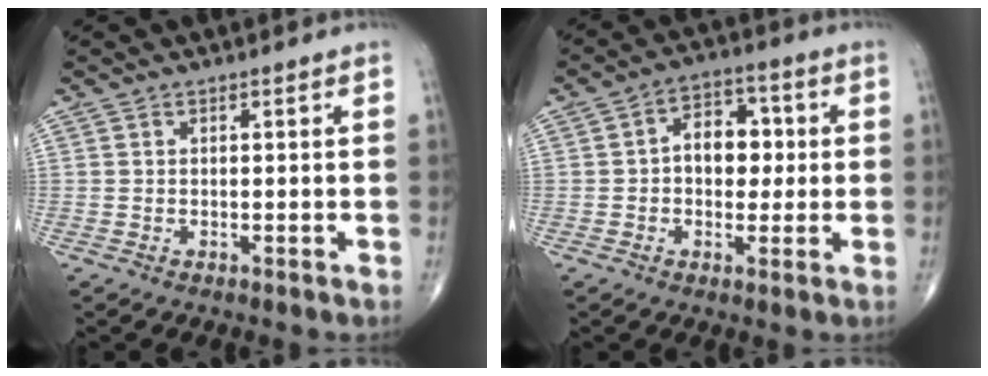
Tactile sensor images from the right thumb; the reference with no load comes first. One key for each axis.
{"total": 8.7, "fx": 0.4, "fy": 6.1, "fz": 6.3, "tx": -0.057, "ty": 0.020, "tz": -0.001}